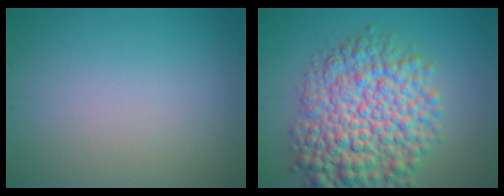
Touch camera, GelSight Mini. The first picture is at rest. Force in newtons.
{"total": 10.6, "press": 10.6, "slide": 0.3}